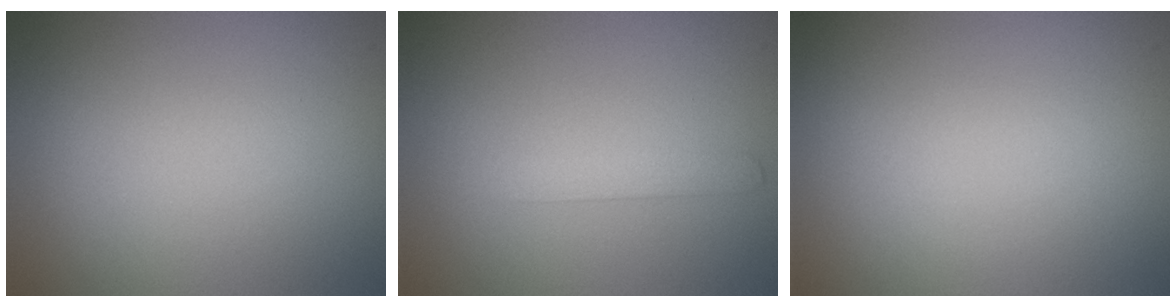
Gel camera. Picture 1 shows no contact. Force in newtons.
{"total": 1.4, "press": 1.4, "slide": 0.0}
{"total": 0.0}